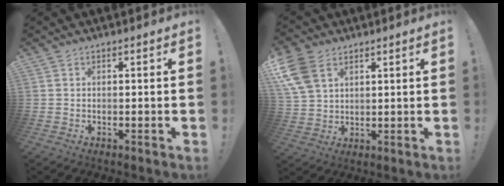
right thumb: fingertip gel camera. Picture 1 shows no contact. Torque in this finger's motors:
{"motor_torque": [-0.13, 0.21, -0.19, 0.00, -0.08]}